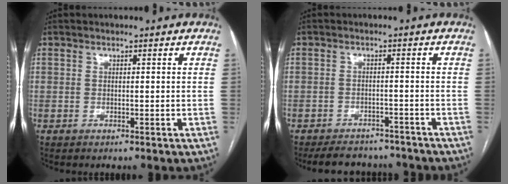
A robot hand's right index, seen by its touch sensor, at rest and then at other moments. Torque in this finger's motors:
{"motor_torque": [-0.26, -0.33, 0.00, -0.04]}